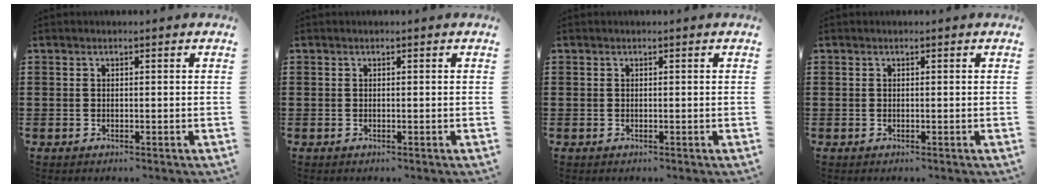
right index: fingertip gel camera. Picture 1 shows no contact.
{"total": 0.0}
{"total": 0.0}
{"total": 0.0}